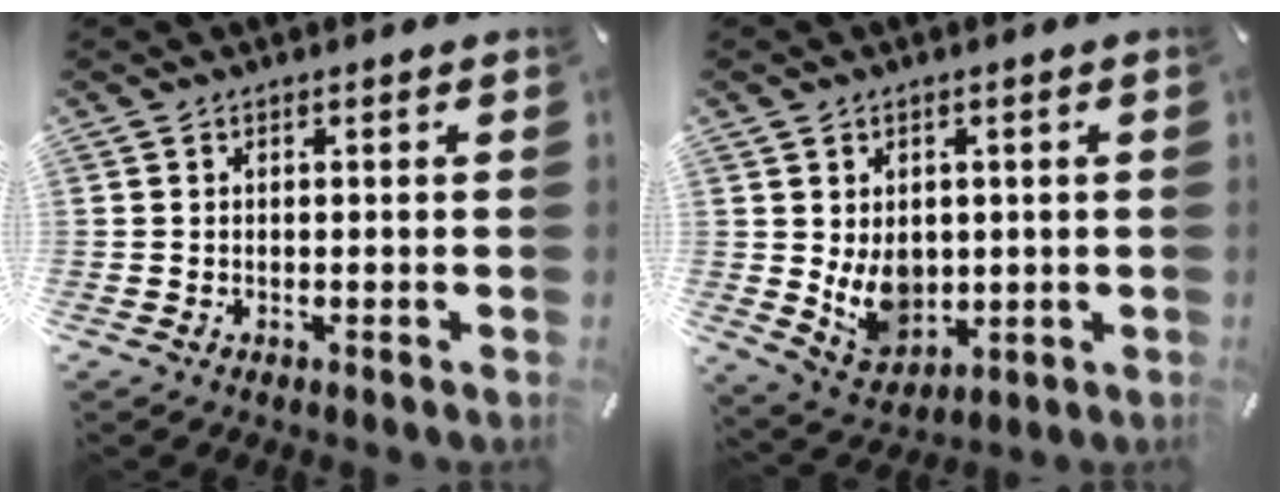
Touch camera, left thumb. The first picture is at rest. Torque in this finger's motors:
{"motor_torque": [1.60, 1.81, 0.51, -0.45, 0.18]}